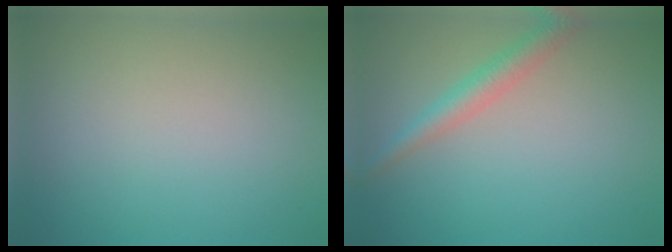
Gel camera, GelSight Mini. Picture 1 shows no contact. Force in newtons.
{"total": 2.7, "press": 2.7, "slide": 0.2}